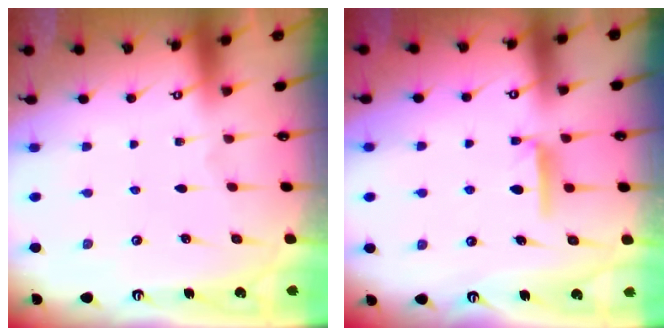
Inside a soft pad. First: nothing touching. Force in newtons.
{"total": 6.5, "press": 6.5, "slide": 0.7}